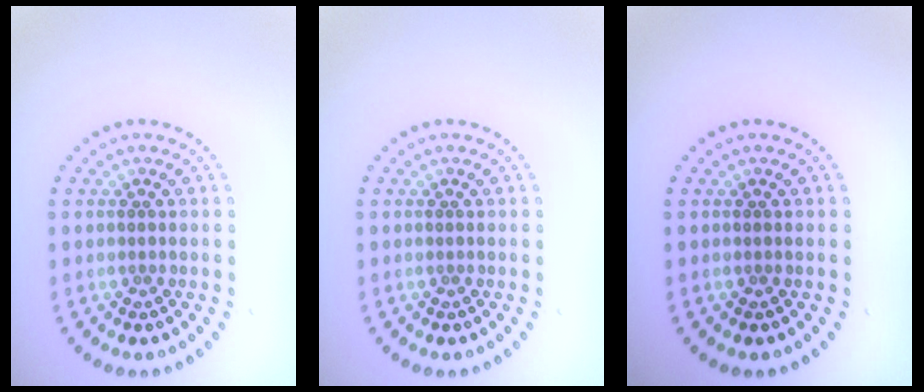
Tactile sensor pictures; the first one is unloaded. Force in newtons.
{"total": 0.0}
{"total": 0.0}